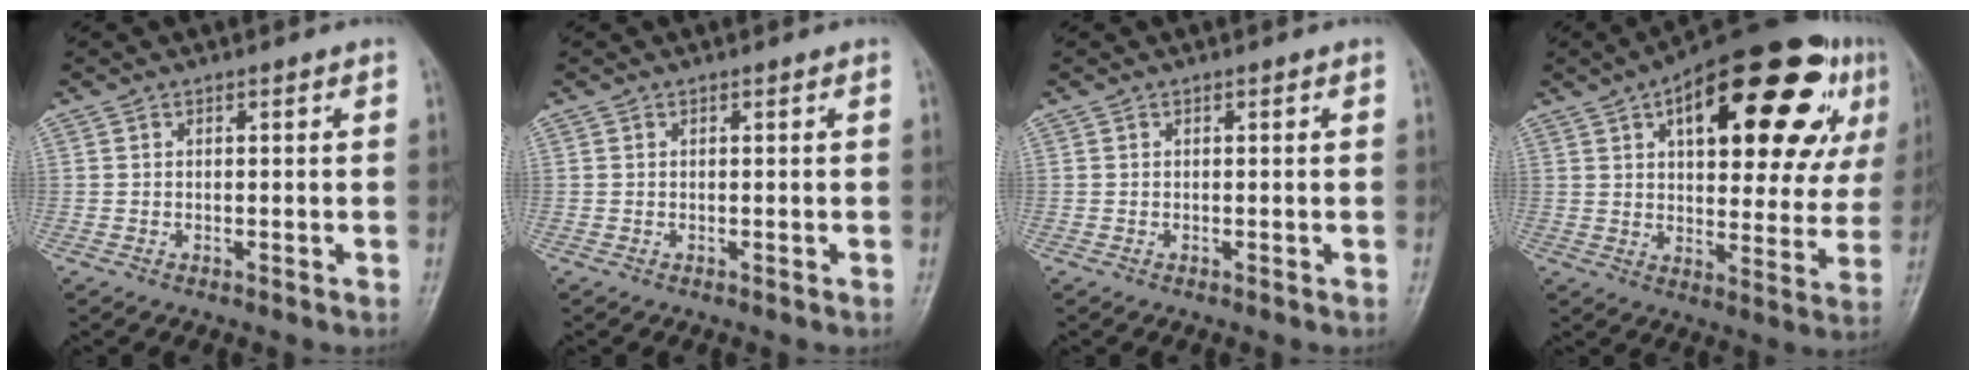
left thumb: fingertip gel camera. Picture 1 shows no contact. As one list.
[{"total": 0.0}, {"total": 0.0}, {"total": 29.6, "force": [12.0, 12.4, 24.1], "torque": [-0.312, 0.013, 0.167]}]